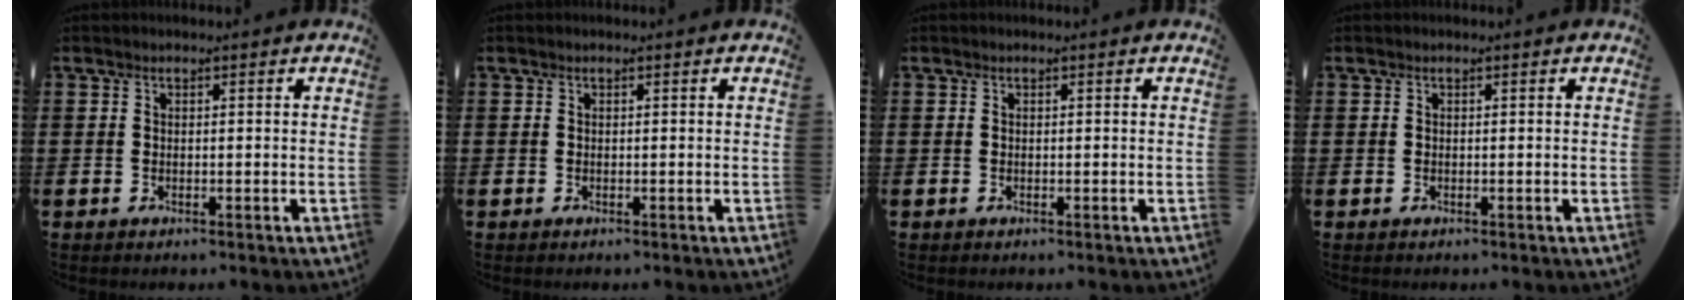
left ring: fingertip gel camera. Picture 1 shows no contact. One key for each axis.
{"total": 0.0}
{"total": 0.0}
{"total": 0.0}